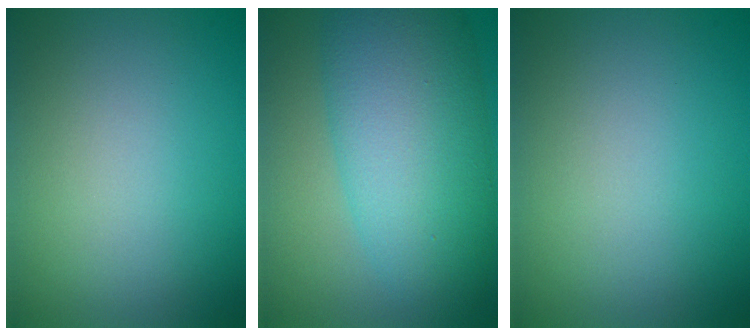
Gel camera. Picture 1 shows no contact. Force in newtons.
{"total": 10.0, "press": 10.0, "slide": 0.3}
{"total": 0.0}